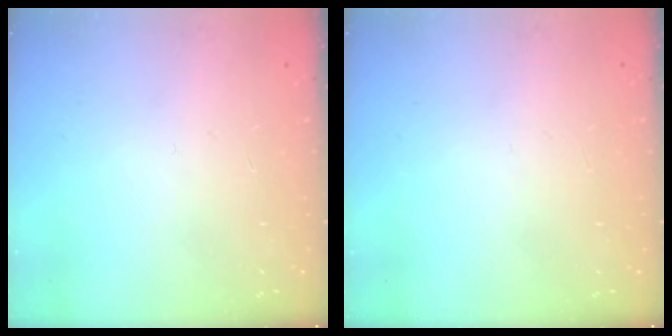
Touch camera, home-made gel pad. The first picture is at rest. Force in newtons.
{"total": 0.0}